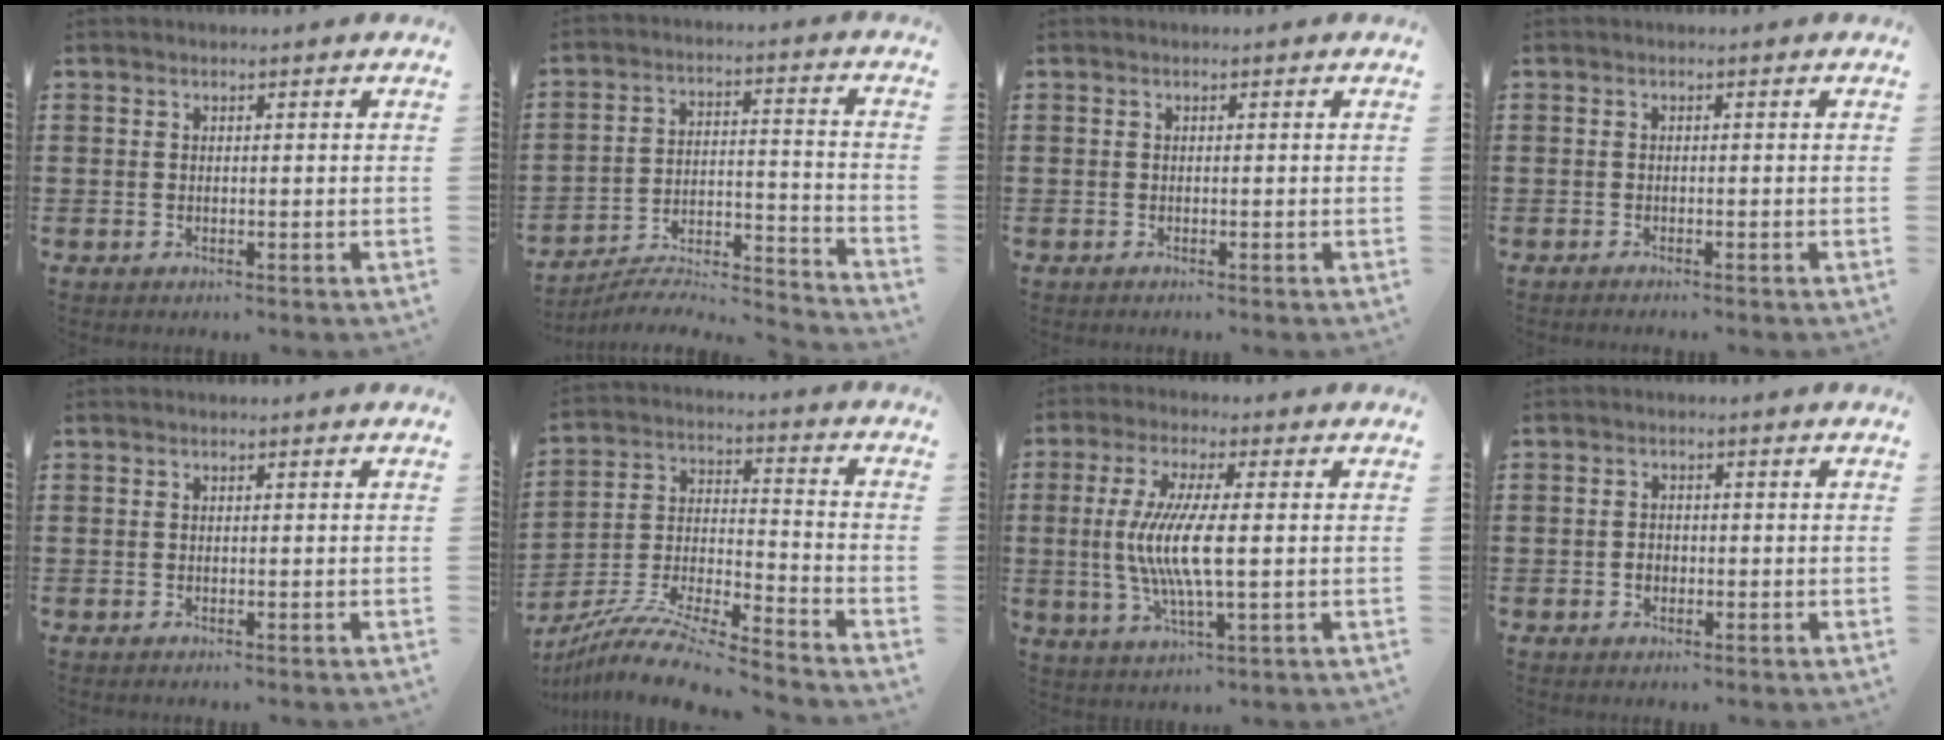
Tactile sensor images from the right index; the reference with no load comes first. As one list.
[{"total": 5.4, "force": [-5.0, 1.2, 1.7], "torque": [-0.027, 0.001, -0.101]}, {"total": 0.0}, {"total": 0.7, "force": [-0.6, 0.0, 0.1], "torque": [-0.002, -0.001, -0.013]}, {"total": 0.0}, {"total": 10.3, "force": [-9.5, 0.5, 4.0], "torque": [-0.077, 0.008, -0.192]}, {"total": 8.4, "force": [-0.1, 1.4, 8.3], "torque": [-0.177, -0.013, -0.011]}, {"total": 1.4, "force": [-0.5, 1.1, 0.5], "torque": [-0.013, 0.001, -0.010]}]